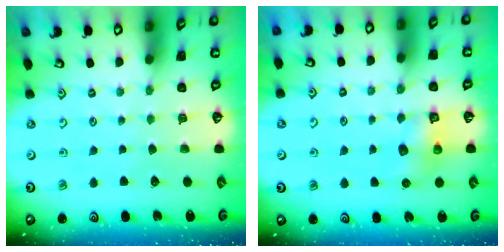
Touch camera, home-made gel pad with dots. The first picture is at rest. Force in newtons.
{"total": 7.6, "press": 7.6, "slide": 0.6}